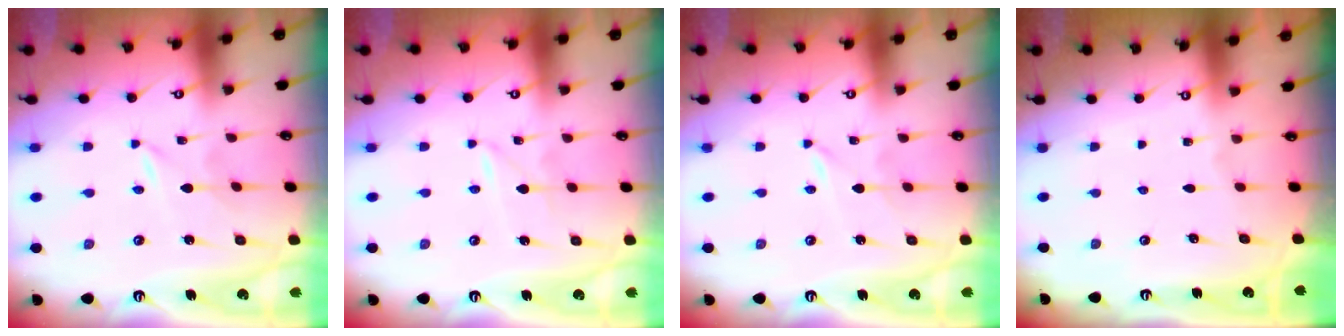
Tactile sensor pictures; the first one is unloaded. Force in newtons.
{"total": 1.5, "press": 1.5, "slide": 0.2}
{"total": 0.0}
{"total": 0.0}